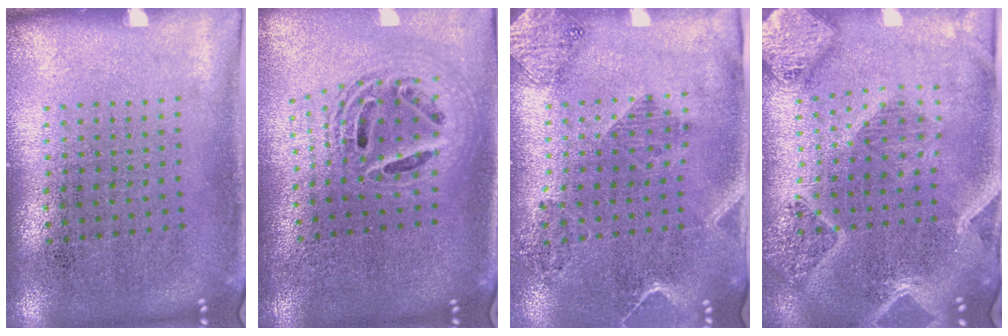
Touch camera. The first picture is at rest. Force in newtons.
{"total": 2.0, "press": 1.6, "slide": 1.2}
{"total": 1.9, "press": 1.6, "slide": 0.9}
{"total": 3.1, "press": 2.7, "slide": 1.5}